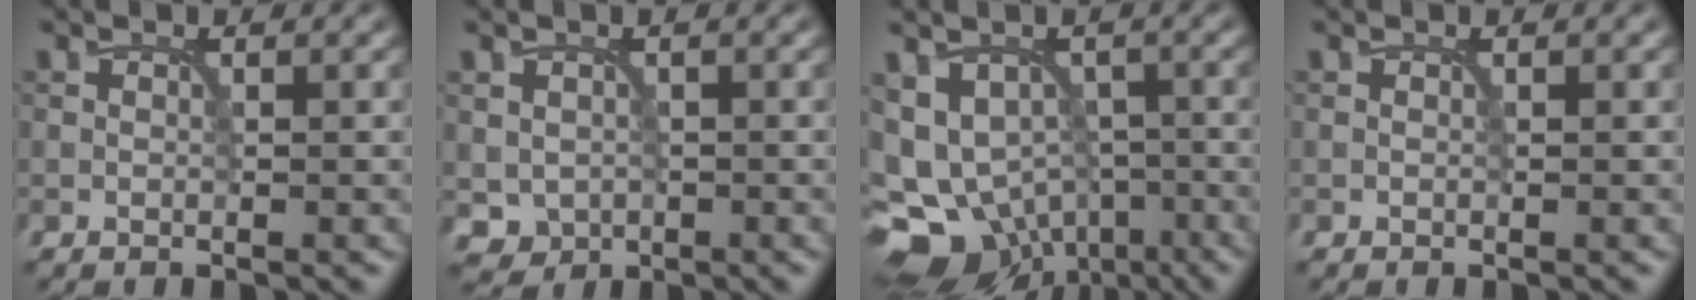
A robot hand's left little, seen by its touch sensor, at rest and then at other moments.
{"total": 1.8, "force": [-0.1, 1.6, 0.6], "torque": [-0.015, -0.010, 0.003]}
{"total": 10.0, "force": [-3.9, 7.5, 5.4], "torque": [-0.089, -0.022, -0.049]}
{"total": 0.0}